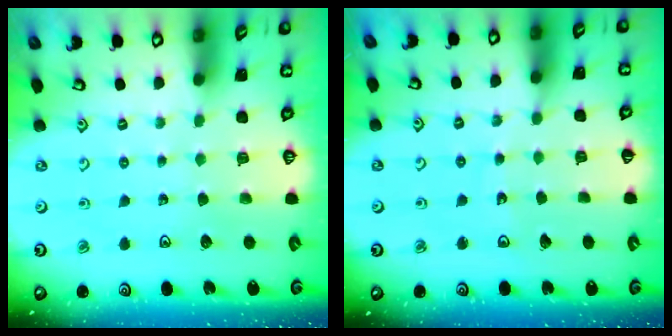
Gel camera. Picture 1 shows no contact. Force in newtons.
{"total": 3.7, "press": 3.7, "slide": 0.5}